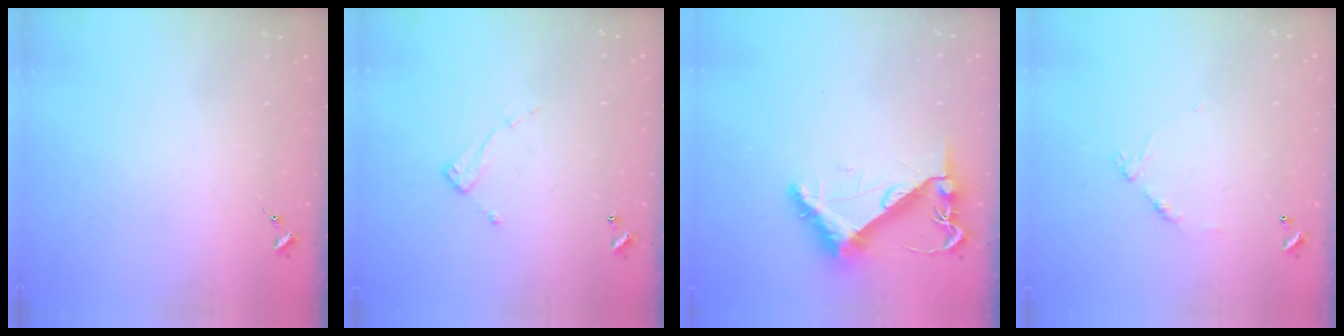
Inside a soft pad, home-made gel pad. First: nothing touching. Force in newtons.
{"total": 6.9, "press": 6.9, "slide": 0.4}
{"total": 8.3, "press": 8.2, "slide": 1.0}
{"total": 6.7, "press": 6.6, "slide": 0.5}